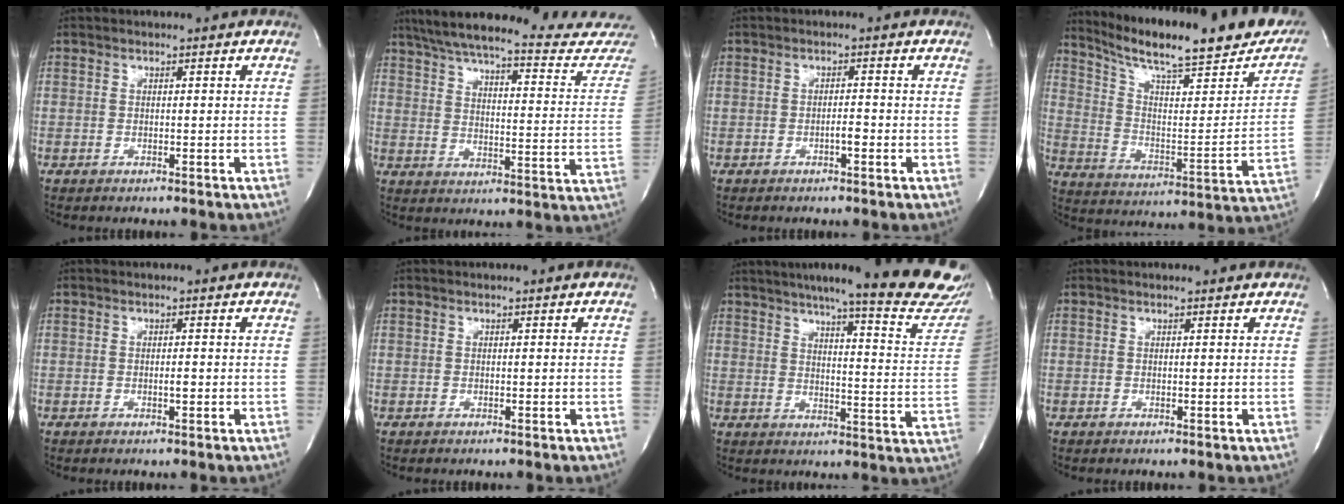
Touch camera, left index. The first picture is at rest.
{"total": 27.7, "force": [25.2, 2.3, 11.5], "torque": [-0.172, -0.080, 0.312]}
{"total": 1.6, "force": [-1.1, 0.1, 1.1], "torque": [-0.019, -0.003, -0.020]}
{"total": 25.8, "force": [20.6, 3.9, 15.0], "torque": [-0.235, -0.039, 0.284]}
{"total": 0.9, "force": [-0.6, 0.0, 0.7], "torque": [-0.012, -0.006, -0.010]}
{"total": 0.0}
{"total": 24.8, "force": [20.8, 1.7, 13.4], "torque": [-0.188, -0.074, 0.245]}
{"total": 0.8, "force": [0.8, 0.1, 0.1], "torque": [-0.009, 0.003, 0.007]}